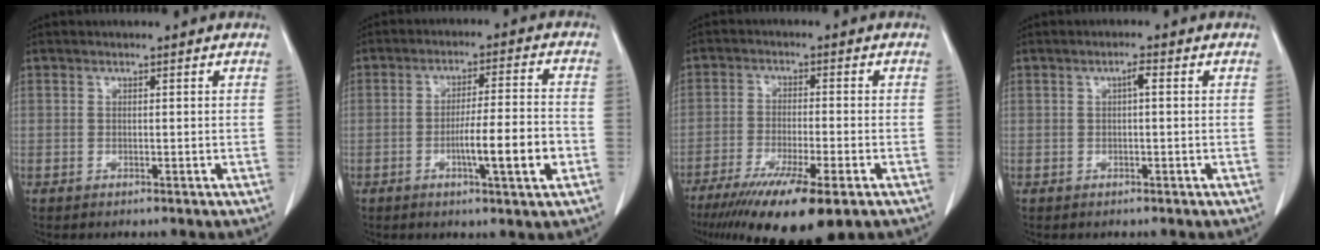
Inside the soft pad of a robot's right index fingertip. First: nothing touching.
{"total": 9.2, "force": [-3.0, 0.2, 8.7], "torque": [-0.136, -0.001, -0.048]}
{"total": 14.2, "force": [-9.4, 1.7, 10.6], "torque": [-0.165, -0.036, -0.150]}
{"total": 1.4, "force": [0.3, 0.1, 1.3], "torque": [-0.023, 0.005, 0.003]}